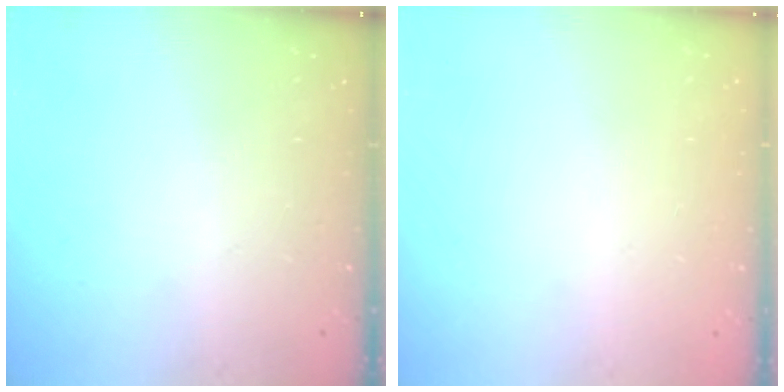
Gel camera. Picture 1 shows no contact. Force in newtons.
{"total": 0.0}